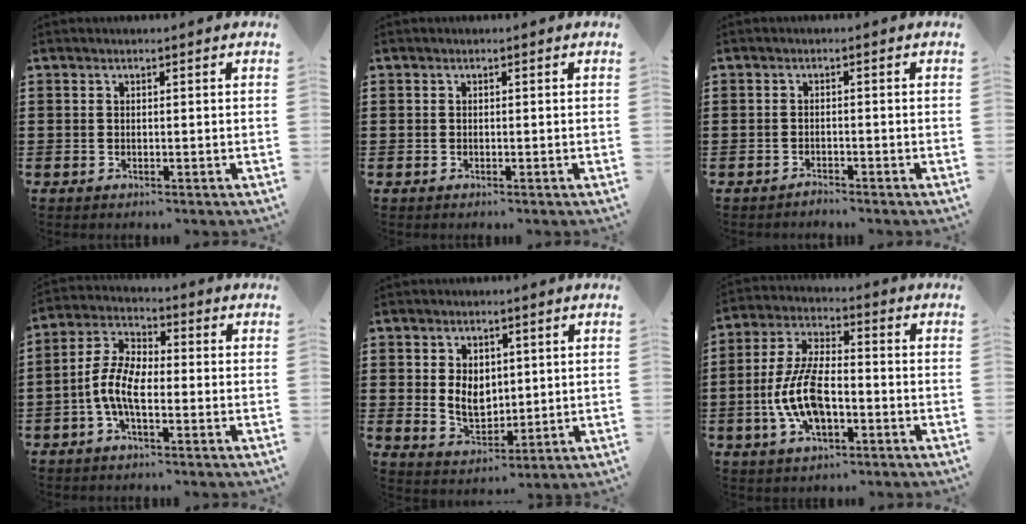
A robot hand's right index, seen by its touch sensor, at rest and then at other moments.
{"total": 0.5, "force": [0.0, 0.5, 0.0], "torque": [-0.002, 0.005, -0.002]}
{"total": 1.2, "force": [-1.2, 0.0, 0.0], "torque": [-0.004, 0.002, -0.025]}
{"total": 7.3, "force": [-2.2, 3.3, 6.2], "torque": [-0.154, -0.004, -0.051]}
{"total": 5.5, "force": [0.9, 4.2, 3.5], "torque": [-0.062, 0.006, 0.013]}
{"total": 10.1, "force": [-2.7, 4.6, 8.6], "torque": [-0.199, -0.005, -0.055]}